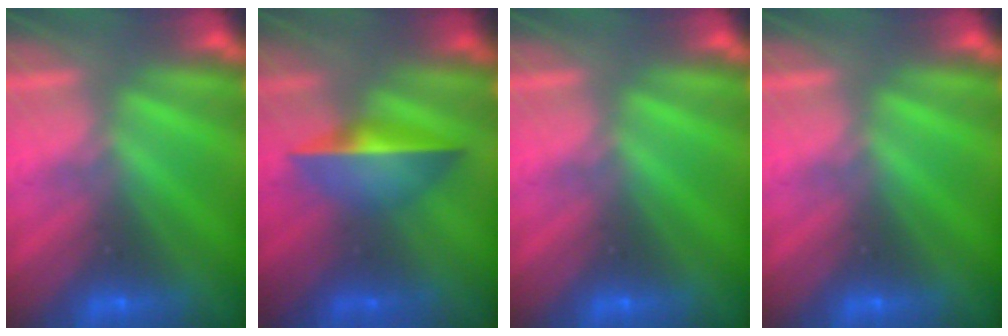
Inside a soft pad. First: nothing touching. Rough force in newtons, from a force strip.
{"total": 1.7}
{"total": 0.0}
{"total": 0.0}